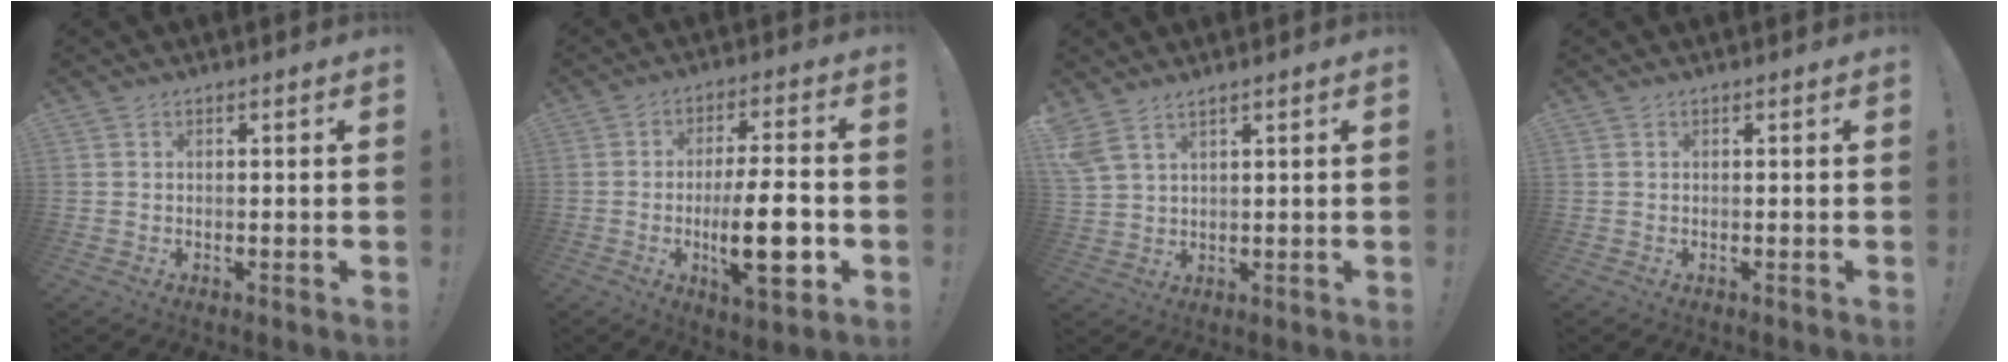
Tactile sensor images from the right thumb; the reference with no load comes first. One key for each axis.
{"total": 15.5, "fx": -3.8, "fy": 3.7, "fz": 14.6, "tx": -0.224, "ty": -0.001, "tz": -0.062}
{"total": 4.9, "fx": 3.6, "fy": 1.7, "fz": 2.8, "tx": -0.063, "ty": -0.010, "tz": 0.074}
{"total": 0.0}